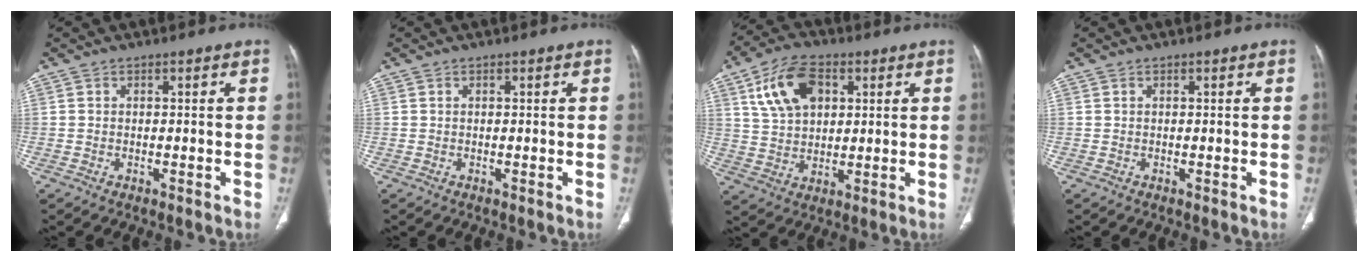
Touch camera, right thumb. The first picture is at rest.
{"total": 0.0}
{"total": 12.1, "force": [4.5, 7.7, 8.3], "torque": [-0.136, 0.000, 0.083]}
{"total": 0.0}